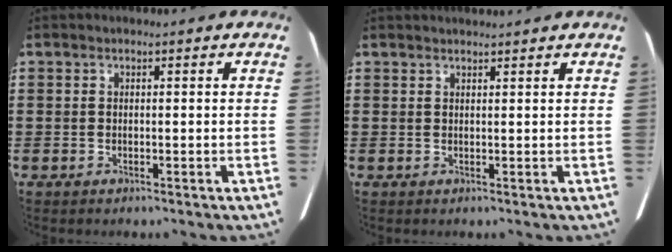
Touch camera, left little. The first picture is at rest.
{"total": 1.2, "force": [1.2, -0.1, 0.2], "torque": [0.003, -0.003, 0.020]}